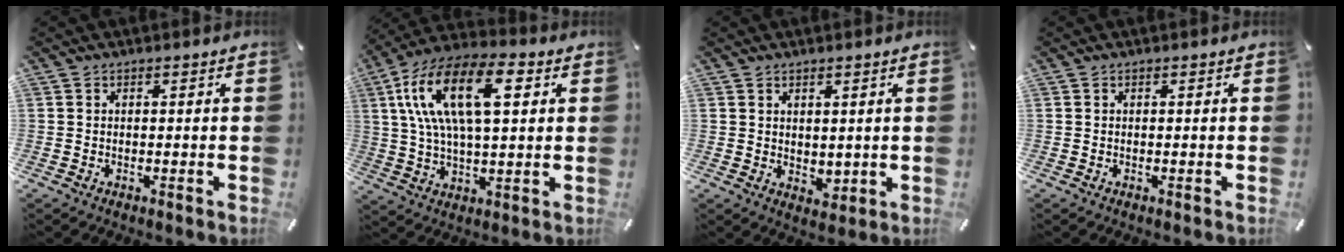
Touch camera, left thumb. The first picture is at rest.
{"total": 18.7, "force": [6.4, 9.0, 15.1], "torque": [-0.314, 0.002, 0.101]}
{"total": 2.7, "force": [1.4, 2.2, 0.9], "torque": [-0.002, -0.006, 0.025]}
{"total": 0.0}